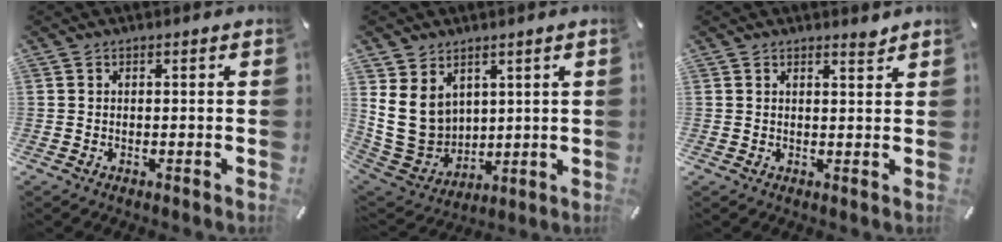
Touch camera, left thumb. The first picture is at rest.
{"total": 12.7, "force": [3.5, 10.7, 5.9], "torque": [-0.145, -0.028, 0.070]}
{"total": 1.7, "force": [1.6, 0.3, 0.4], "torque": [0.008, -0.013, 0.028]}